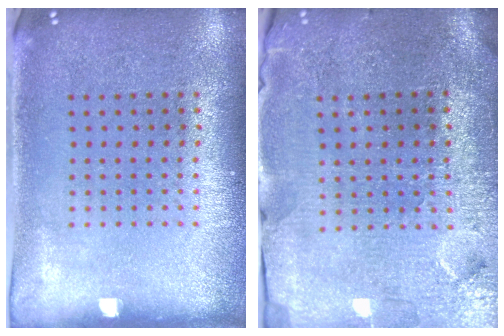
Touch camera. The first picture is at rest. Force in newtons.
{"total": 3.7, "press": 3.5, "slide": 1.2}